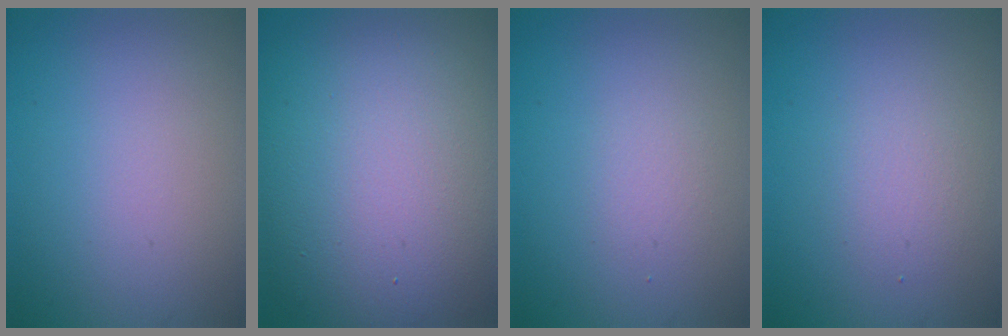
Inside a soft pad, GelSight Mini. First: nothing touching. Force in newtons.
{"total": 15.9, "press": 15.9, "slide": 1.1}
{"total": 1.2, "press": 1.2, "slide": 0.0}
{"total": 2.1, "press": 2.1, "slide": 0.0}